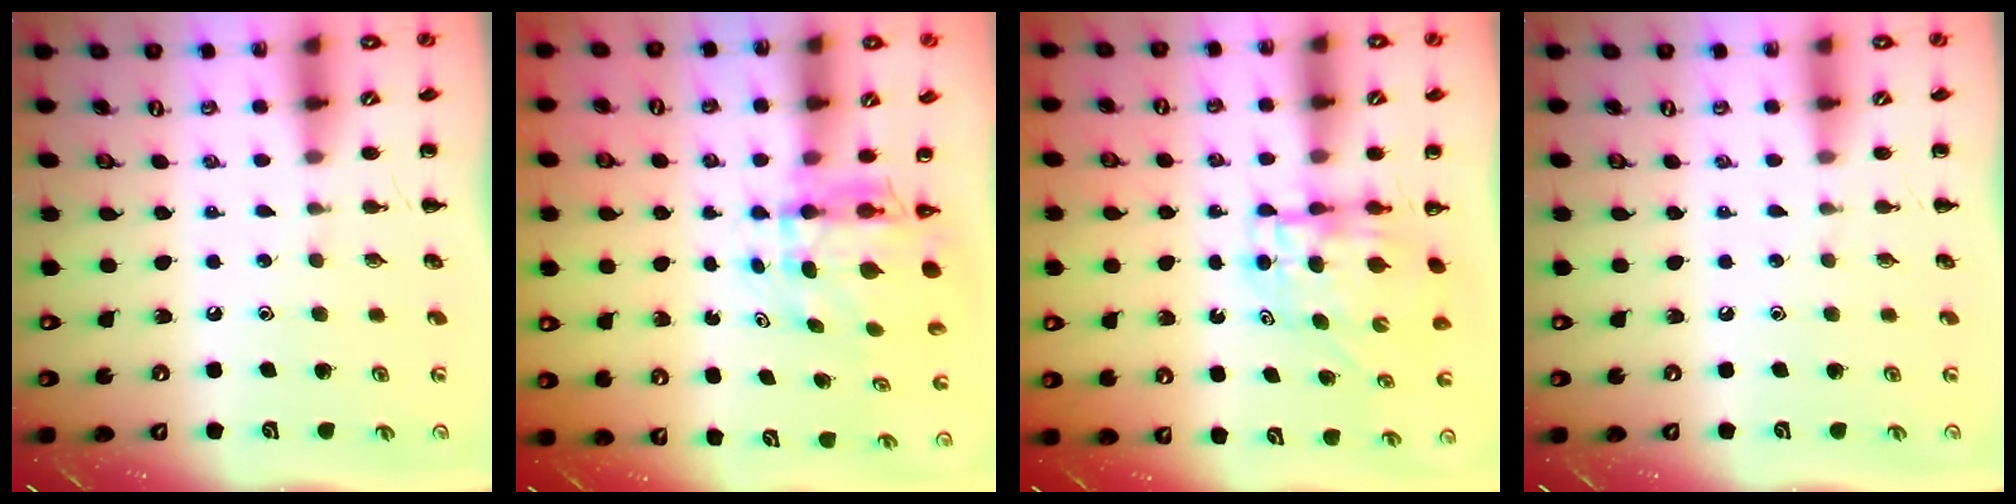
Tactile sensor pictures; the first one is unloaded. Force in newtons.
{"total": 5.3, "press": 5.2, "slide": 1.0}
{"total": 5.9, "press": 5.8, "slide": 1.0}
{"total": 0.0}